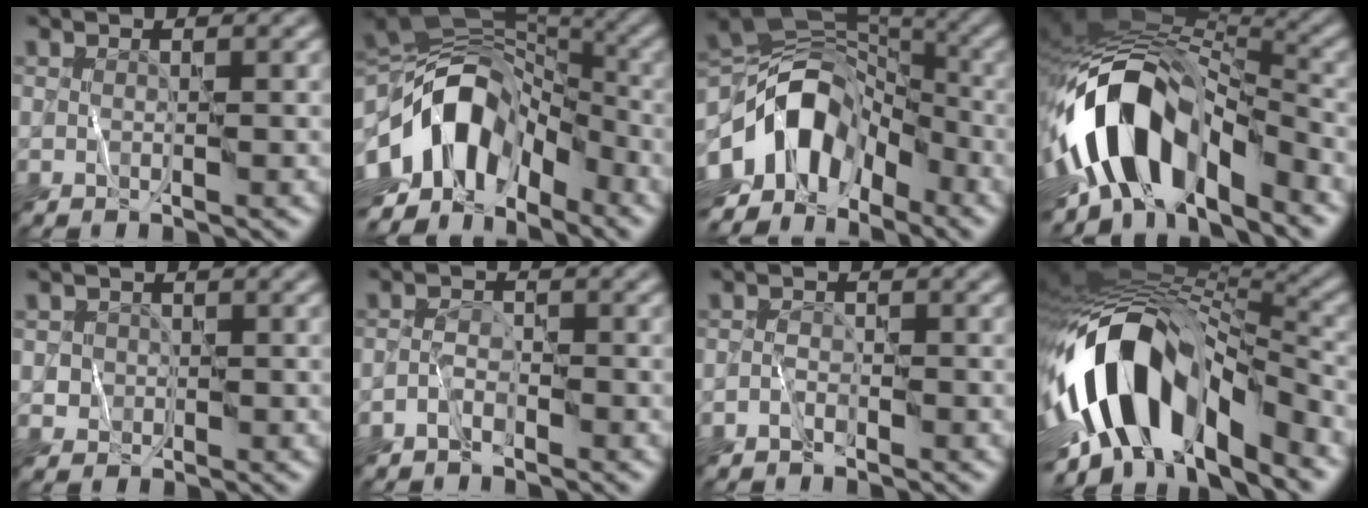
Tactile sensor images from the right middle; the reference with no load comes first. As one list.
[{"total": 12.2, "force": [-4.2, 7.9, 8.3], "torque": [-0.139, 0.019, -0.091]}, {"total": 11.0, "force": [-4.5, 7.4, 6.9], "torque": [-0.112, 0.015, -0.095]}, {"total": 13.1, "force": [-5.7, 7.2, 9.3], "torque": [-0.163, -0.001, -0.106]}, {"total": 1.4, "force": [0.1, 1.4, -0.1], "torque": [0.021, 0.004, -0.005]}, {"total": 1.4, "force": [-1.1, 0.7, 0.6], "torque": [-0.011, 0.008, -0.026]}, {"total": 0.8, "force": [-0.7, 0.4, 0.2], "torque": [-0.002, 0.005, -0.018]}, {"total": 15.0, "force": [-4.6, 7.7, 11.9], "torque": [-0.207, 0.010, -0.083]}]